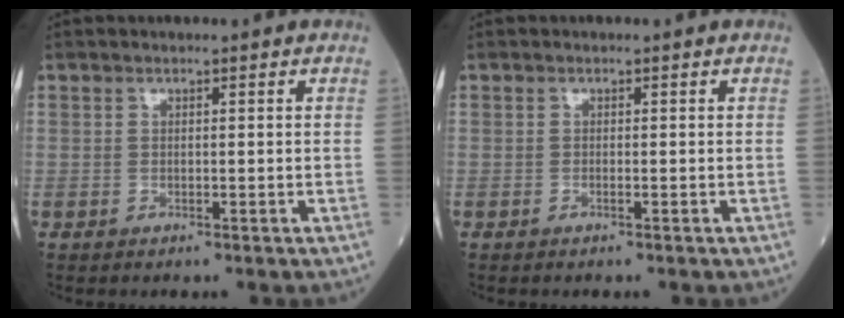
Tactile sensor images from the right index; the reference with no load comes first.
{"total": 0.0}